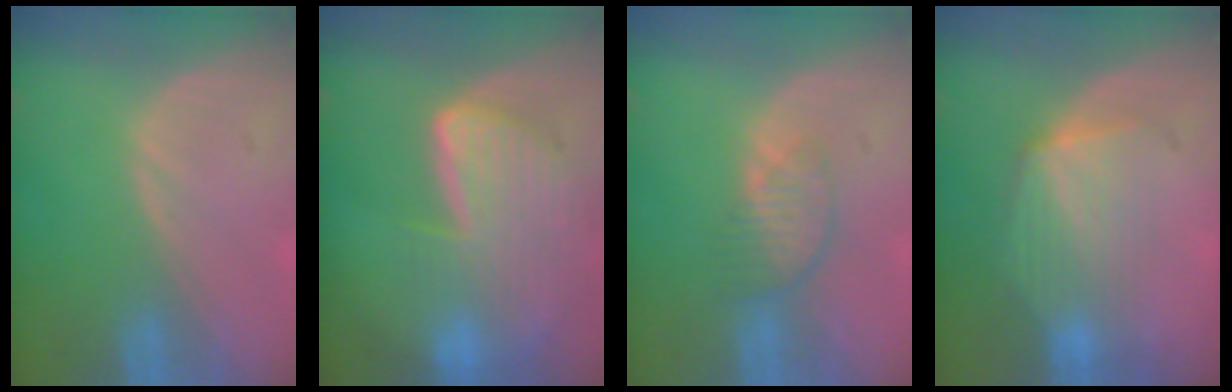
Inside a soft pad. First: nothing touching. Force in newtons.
{"total": 9.2, "press": 8.1, "slide": 4.5}
{"total": 3.9, "press": 3.4, "slide": 1.8}
{"total": 7.3, "press": 6.9, "slide": 2.6}